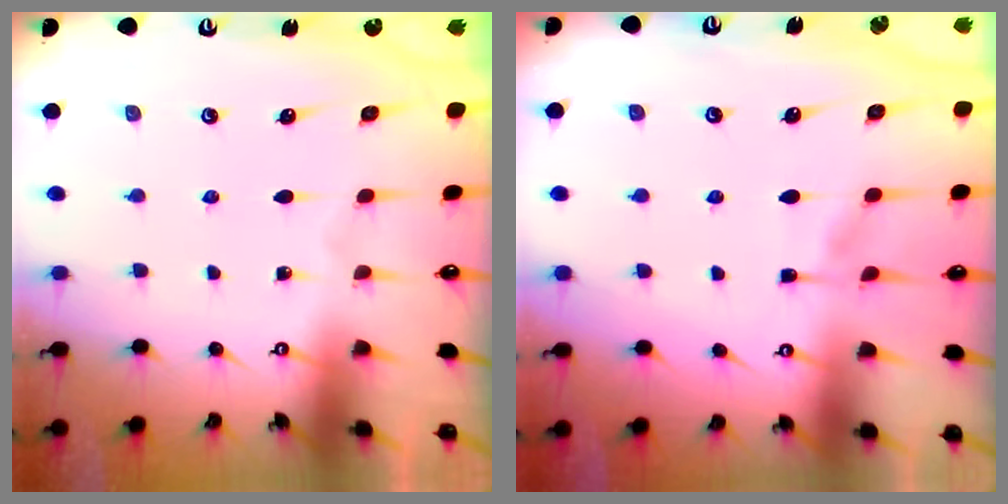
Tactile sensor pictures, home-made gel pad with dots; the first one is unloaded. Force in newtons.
{"total": 5.5, "press": 5.5, "slide": 0.6}